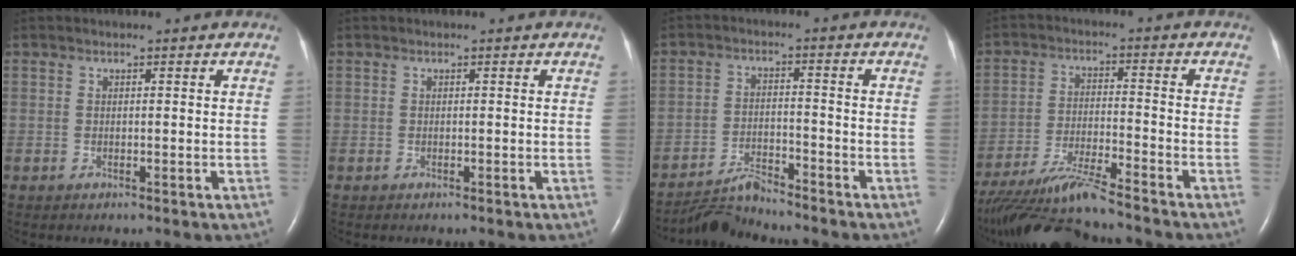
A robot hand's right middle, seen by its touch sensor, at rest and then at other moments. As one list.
[{"total": 0.0}, {"total": 5.3, "force": [-5.3, -0.4, 0.2], "torque": [-0.012, -0.015, -0.095]}, {"total": 11.9, "force": [-10.8, -1.2, 4.7], "torque": [-0.086, -0.022, -0.193]}]